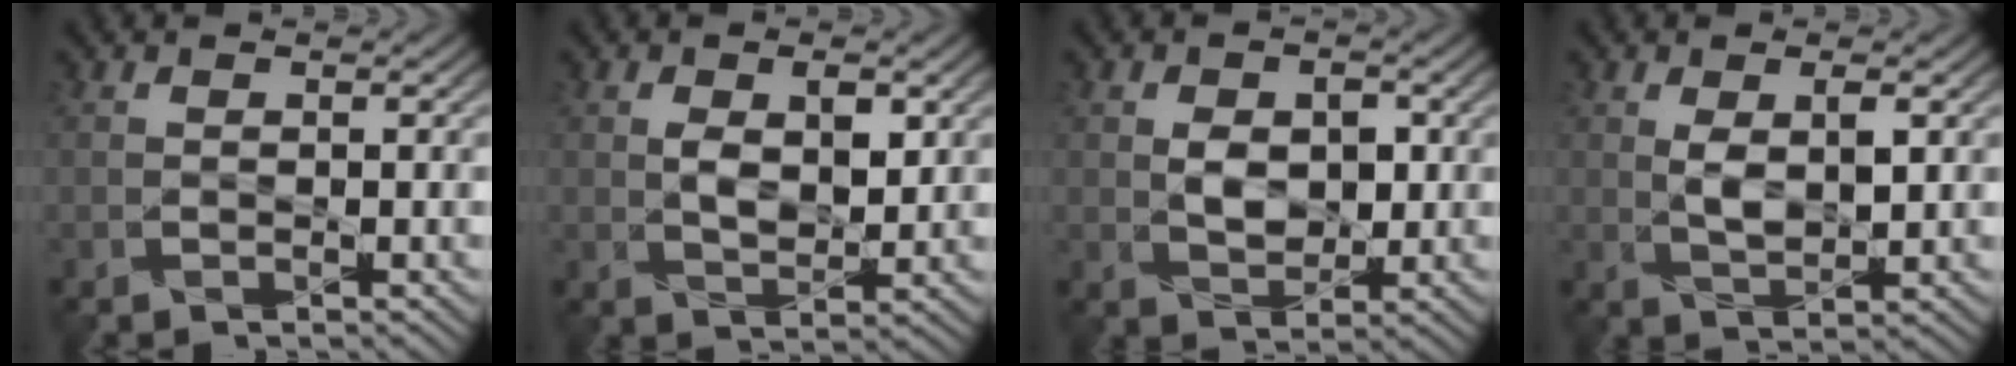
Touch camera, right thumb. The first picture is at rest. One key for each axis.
{"total": 4.4, "fx": 1.0, "fy": 2.4, "fz": 3.5, "tx": -0.071, "ty": -0.007, "tz": 0.022}
{"total": 4.4, "fx": 0.4, "fy": 3.0, "fz": 3.2, "tx": -0.059, "ty": -0.004, "tz": 0.006}
{"total": 3.8, "fx": 0.9, "fy": 1.8, "fz": 3.3, "tx": -0.071, "ty": -0.005, "tz": 0.020}